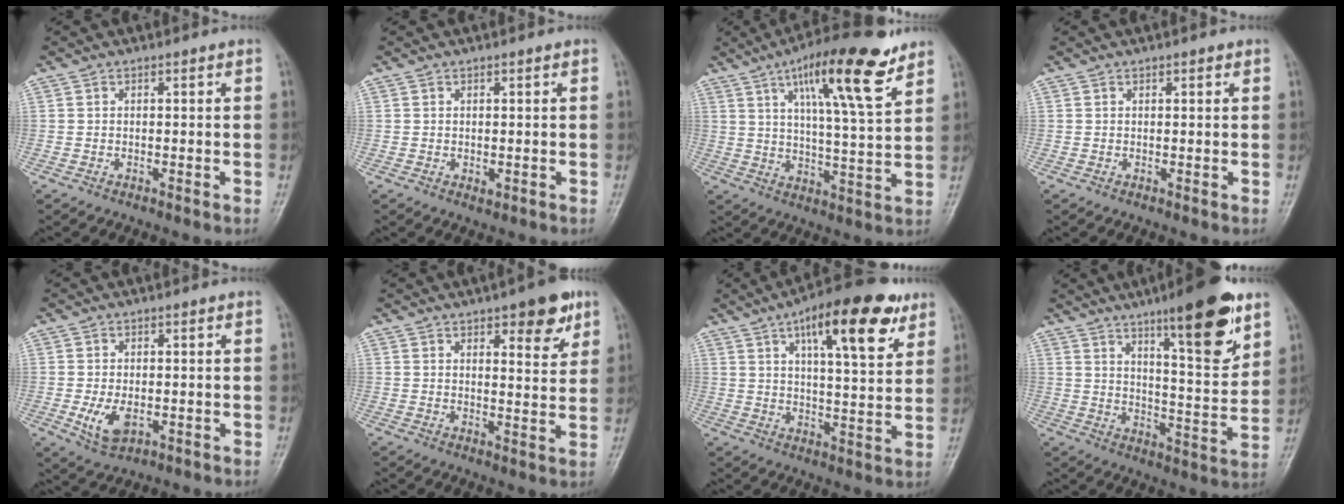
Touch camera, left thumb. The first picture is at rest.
{"total": 1.1, "force": [0.1, 0.7, 0.9], "torque": [-0.010, -0.003, 0.005]}
{"total": 16.8, "force": [9.7, 3.4, 13.3], "torque": [-0.198, -0.043, 0.156]}
{"total": 0.9, "force": [0.5, 0.3, 0.6], "torque": [-0.008, 0.000, 0.007]}
{"total": 5.1, "force": [-1.1, 3.0, 4.0], "torque": [-0.075, -0.009, -0.013]}
{"total": 8.8, "force": [5.0, 3.1, 6.5], "torque": [-0.064, -0.024, 0.063]}
{"total": 17.4, "force": [9.1, 5.7, 13.7], "torque": [-0.177, -0.025, 0.134]}
{"total": 16.7, "force": [10.0, 3.7, 12.9], "torque": [-0.167, -0.061, 0.155]}